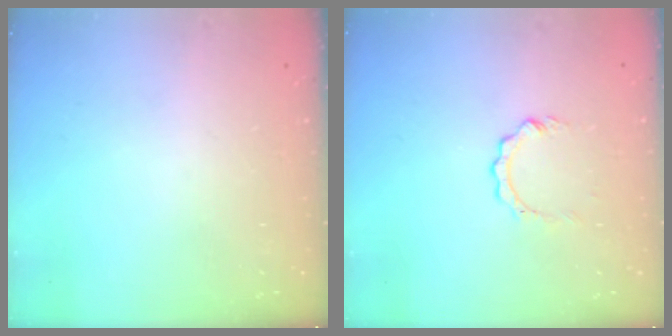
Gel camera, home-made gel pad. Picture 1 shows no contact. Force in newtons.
{"total": 4.1, "press": 4.1, "slide": 0.4}